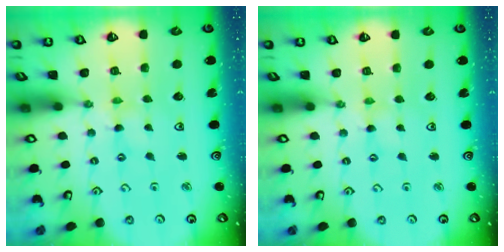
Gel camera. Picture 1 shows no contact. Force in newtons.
{"total": 1.3, "press": 1.3, "slide": 0.3}